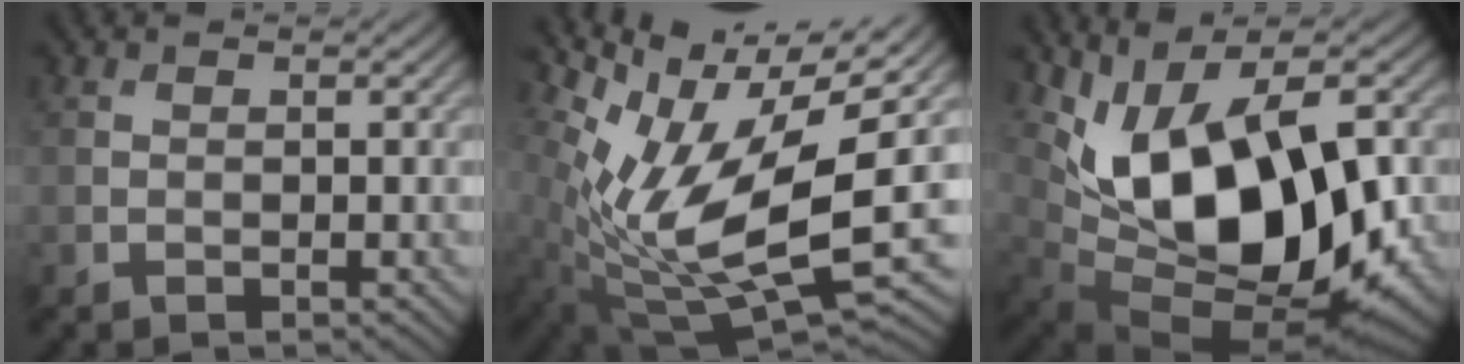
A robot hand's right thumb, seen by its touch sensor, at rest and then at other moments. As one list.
[{"total": 14.4, "force": [1.0, 6.3, 12.9], "torque": [-0.254, -0.023, 0.021]}, {"total": 15.0, "force": [1.7, 8.6, 12.2], "torque": [-0.222, -0.014, 0.027]}]